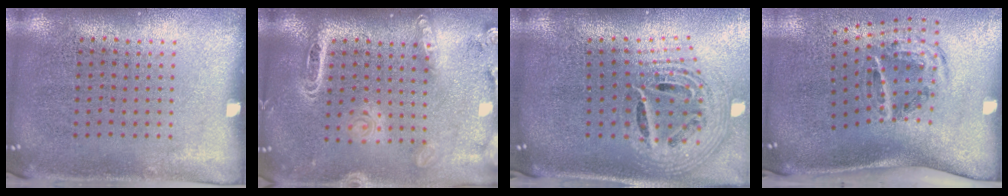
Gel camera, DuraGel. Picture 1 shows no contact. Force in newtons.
{"total": 2.1, "press": 1.8, "slide": 1.2}
{"total": 2.3, "press": 1.6, "slide": 1.7}
{"total": 2.0, "press": 1.3, "slide": 1.5}